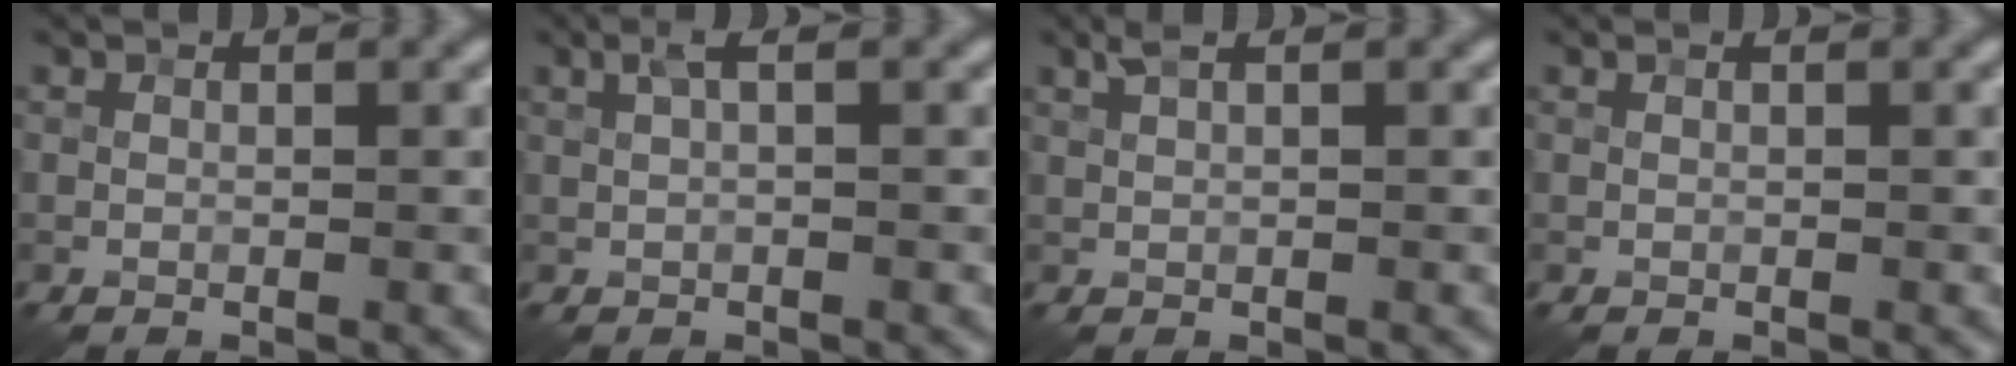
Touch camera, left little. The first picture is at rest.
{"total": 1.3, "force": [0.5, 0.0, 1.2], "torque": [-0.027, 0.006, 0.007]}
{"total": 1.1, "force": [0.7, 0.1, 0.9], "torque": [-0.022, 0.007, 0.011]}
{"total": 0.0}